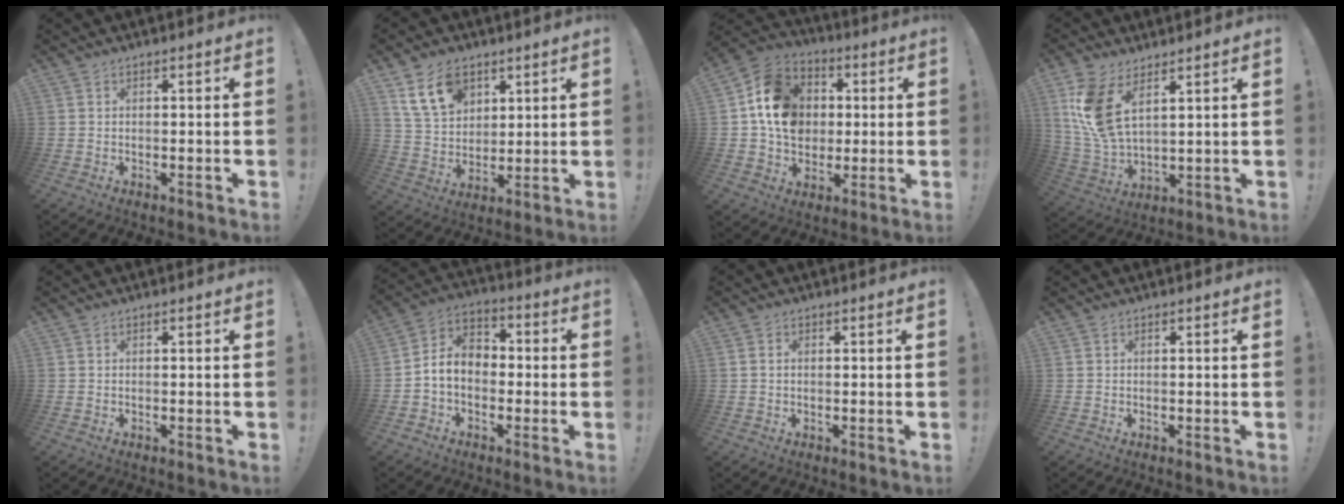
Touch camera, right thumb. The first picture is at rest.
{"total": 13.0, "force": [7.2, 8.8, 6.3], "torque": [-0.116, -0.020, 0.142]}
{"total": 16.7, "force": [2.0, 14.2, 8.7], "torque": [-0.133, 0.008, 0.048]}
{"total": 12.6, "force": [6.3, 6.3, 8.9], "torque": [-0.182, -0.038, 0.121]}
{"total": 0.0}
{"total": 8.8, "force": [-1.1, 7.0, 5.4], "torque": [-0.092, 0.018, -0.012]}
{"total": 0.9, "force": [0.0, 0.8, 0.5], "torque": [-0.018, 0.007, 0.002]}
{"total": 0.0}